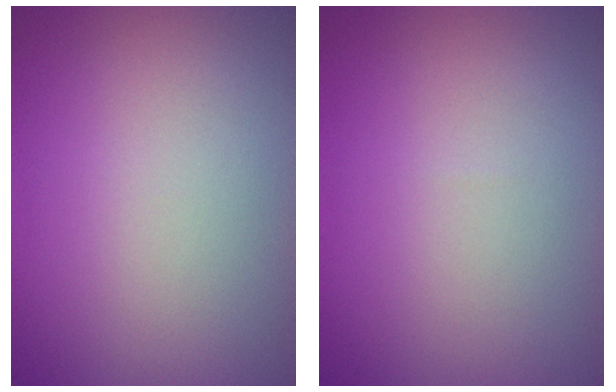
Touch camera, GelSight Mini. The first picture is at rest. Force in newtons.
{"total": 0.0}